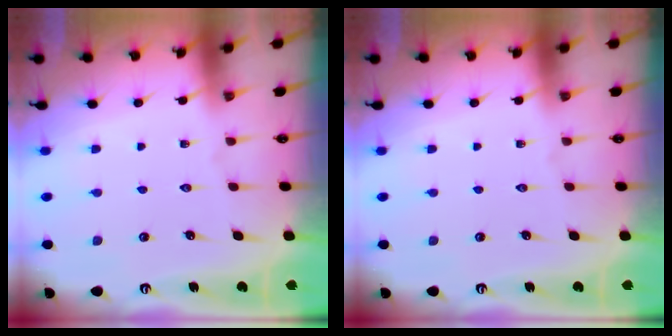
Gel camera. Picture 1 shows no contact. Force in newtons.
{"total": 0.0}